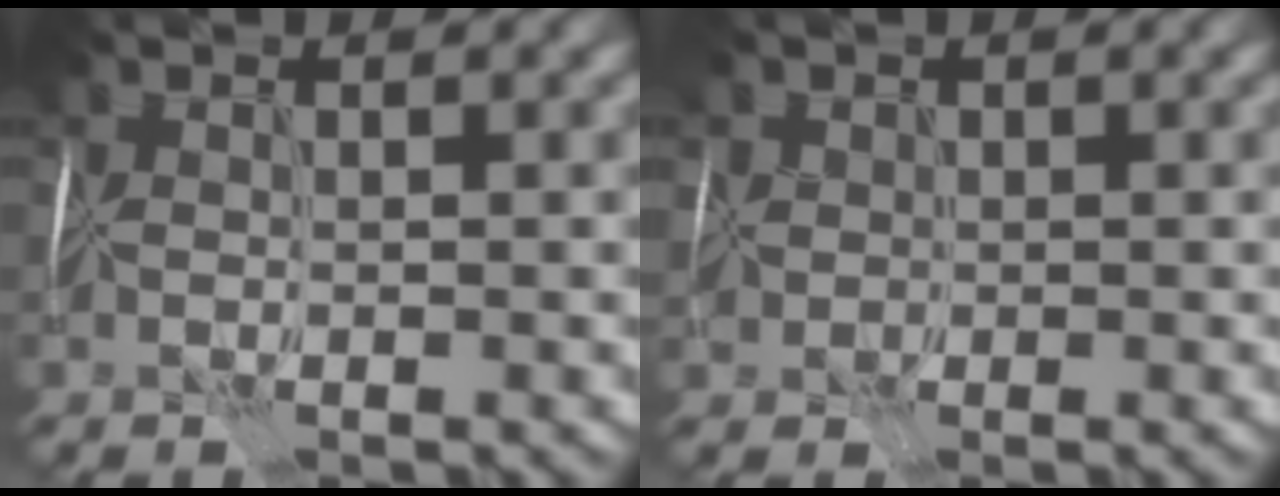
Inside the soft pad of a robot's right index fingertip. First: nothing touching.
{"total": 2.1, "force": [0.1, 2.0, 0.3], "torque": [-0.009, 0.010, 0.001]}